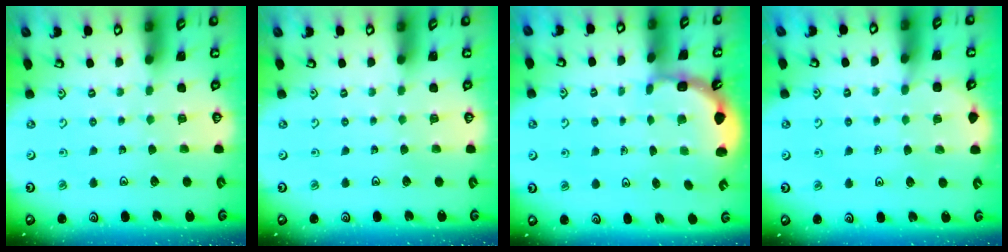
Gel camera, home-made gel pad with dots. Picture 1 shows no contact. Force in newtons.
{"total": 0.0}
{"total": 2.3, "press": 2.1, "slide": 0.9}
{"total": 5.7, "press": 5.6, "slide": 0.6}